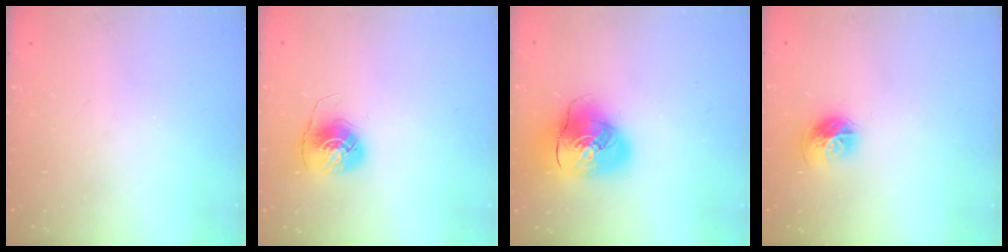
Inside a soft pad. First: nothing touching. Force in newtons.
{"total": 6.8, "press": 6.8, "slide": 0.3}
{"total": 14.9, "press": 14.7, "slide": 2.5}
{"total": 10.0, "press": 9.9, "slide": 1.2}